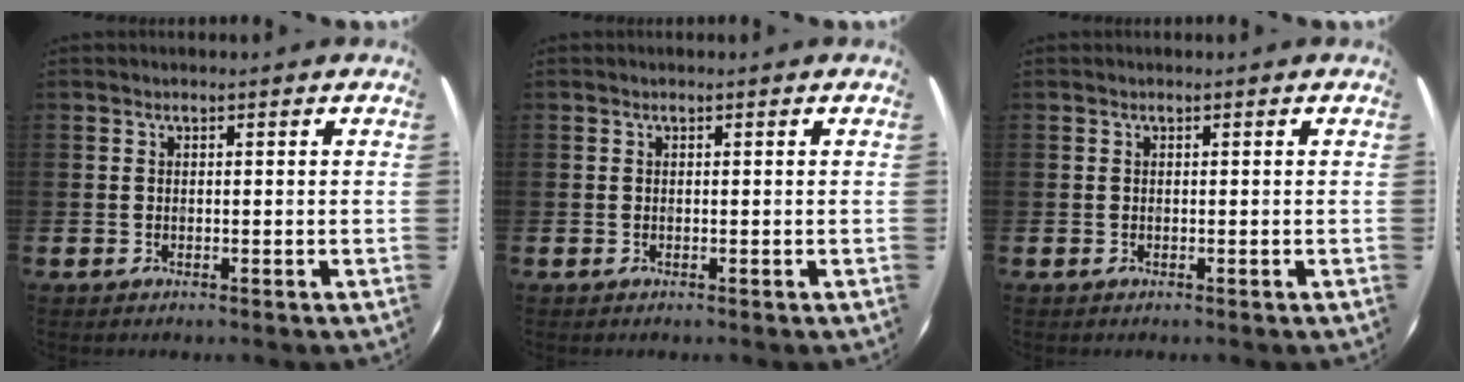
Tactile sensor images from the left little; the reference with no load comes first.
{"total": 0.0}
{"total": 0.0}